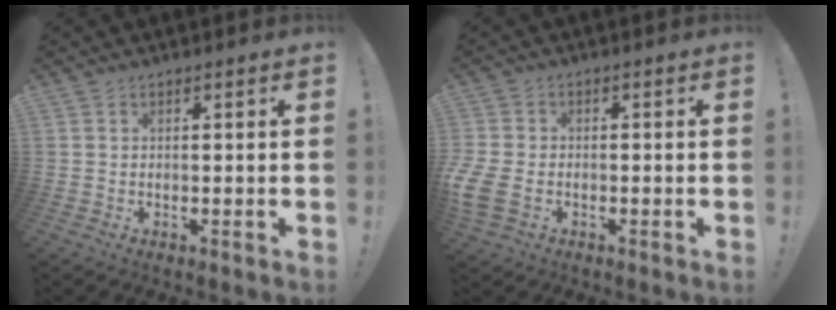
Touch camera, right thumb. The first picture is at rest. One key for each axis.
{"total": 6.5, "fx": -1.9, "fy": 4.6, "fz": 4.2, "tx": -0.097, "ty": -0.001, "tz": -0.031}